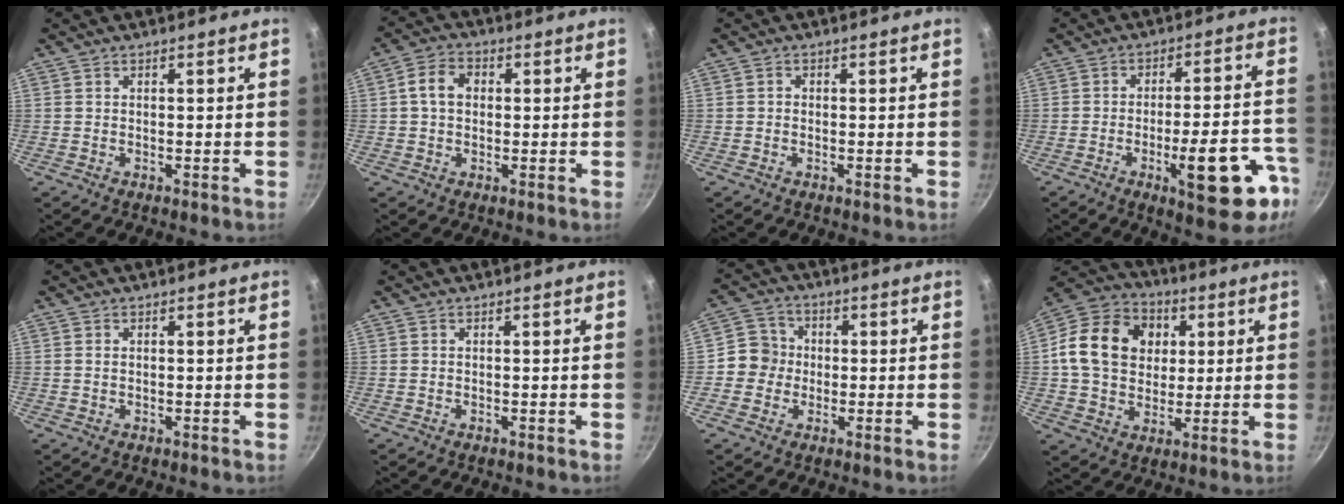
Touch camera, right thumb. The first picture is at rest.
{"total": 5.7, "force": [0.7, 4.3, 3.6], "torque": [-0.053, 0.014, 0.002]}
{"total": 0.6, "force": [-0.2, 0.5, 0.2], "torque": [-0.003, 0.003, -0.003]}
{"total": 16.5, "force": [-7.3, 5.4, 13.7], "torque": [-0.145, 0.039, -0.094]}
{"total": 0.6, "force": [0.1, 0.4, 0.4], "torque": [-0.008, 0.001, 0.002]}
{"total": 0.0}
{"total": 6.1, "force": [-0.6, 5.8, 1.7], "torque": [0.005, 0.016, -0.028]}
{"total": 17.1, "force": [3.3, 13.7, 9.7], "torque": [-0.150, 0.016, 0.046]}